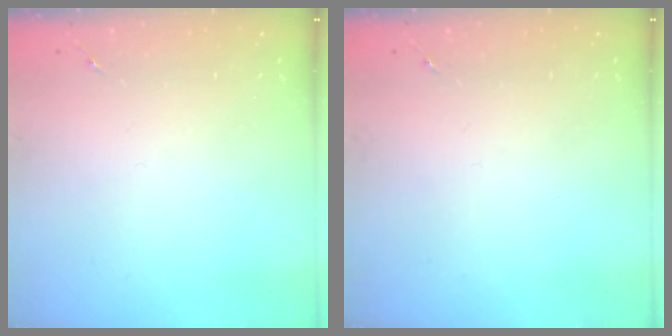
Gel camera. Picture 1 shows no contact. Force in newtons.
{"total": 0.0}